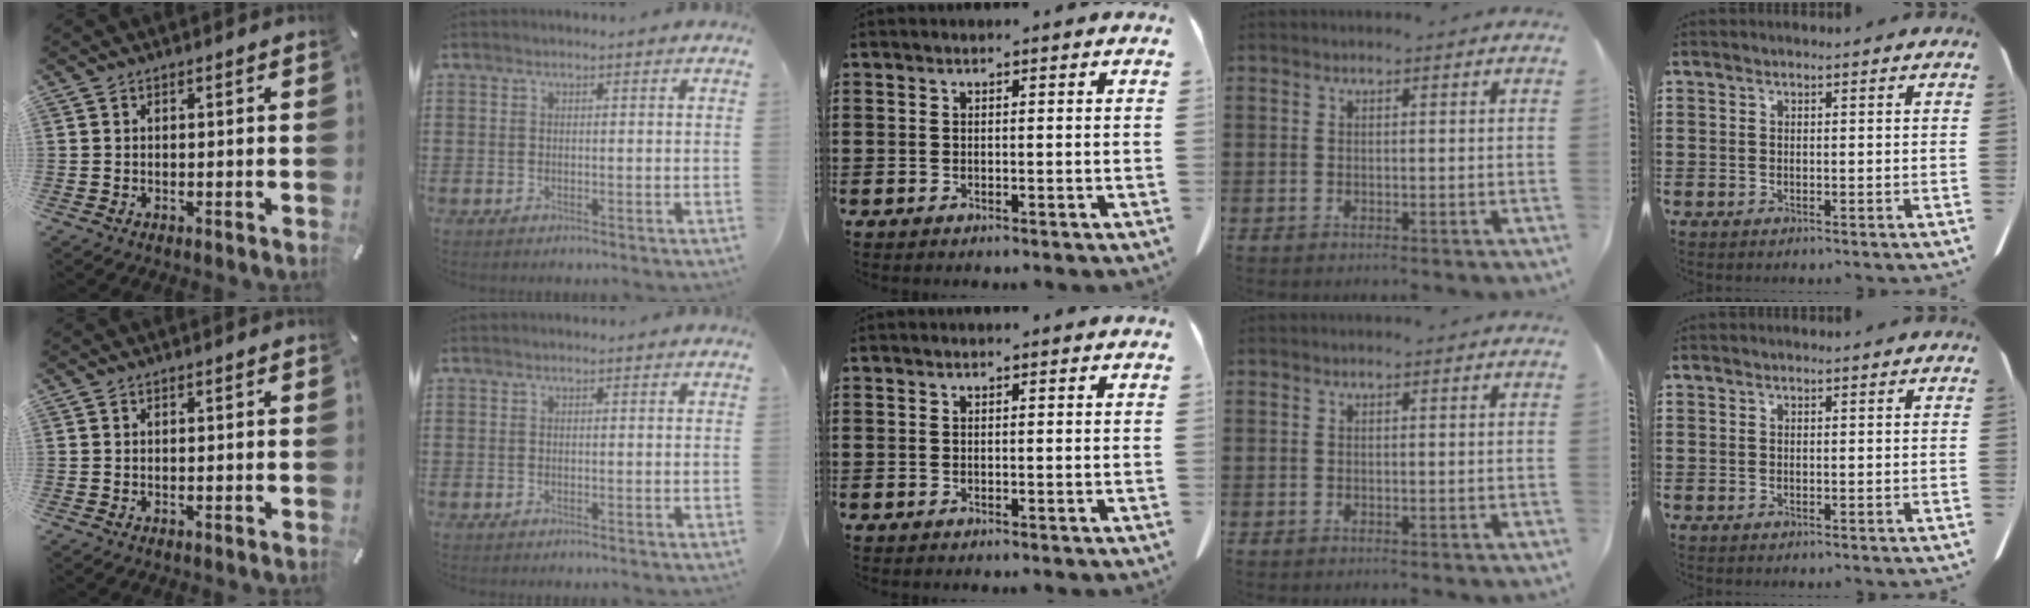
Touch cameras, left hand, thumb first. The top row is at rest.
{}